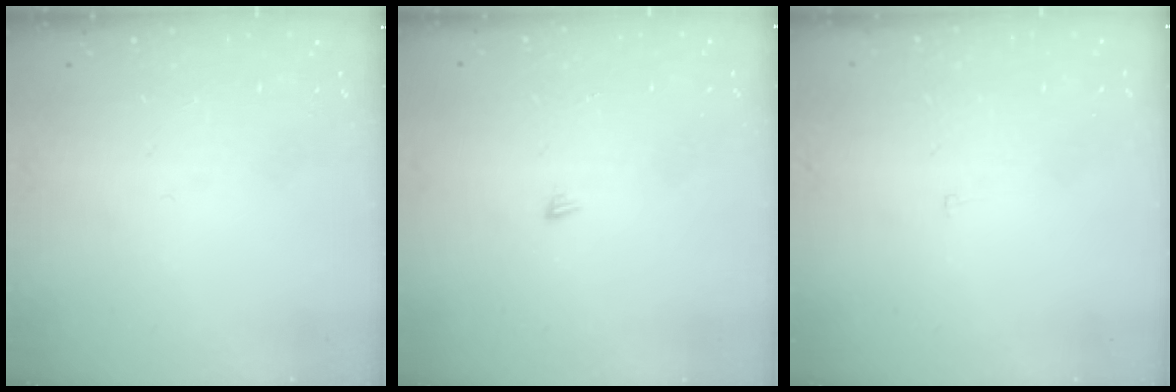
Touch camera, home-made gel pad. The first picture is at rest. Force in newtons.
{"total": 3.9, "press": 3.9, "slide": 0.3}
{"total": 1.9, "press": 1.9, "slide": 0.1}